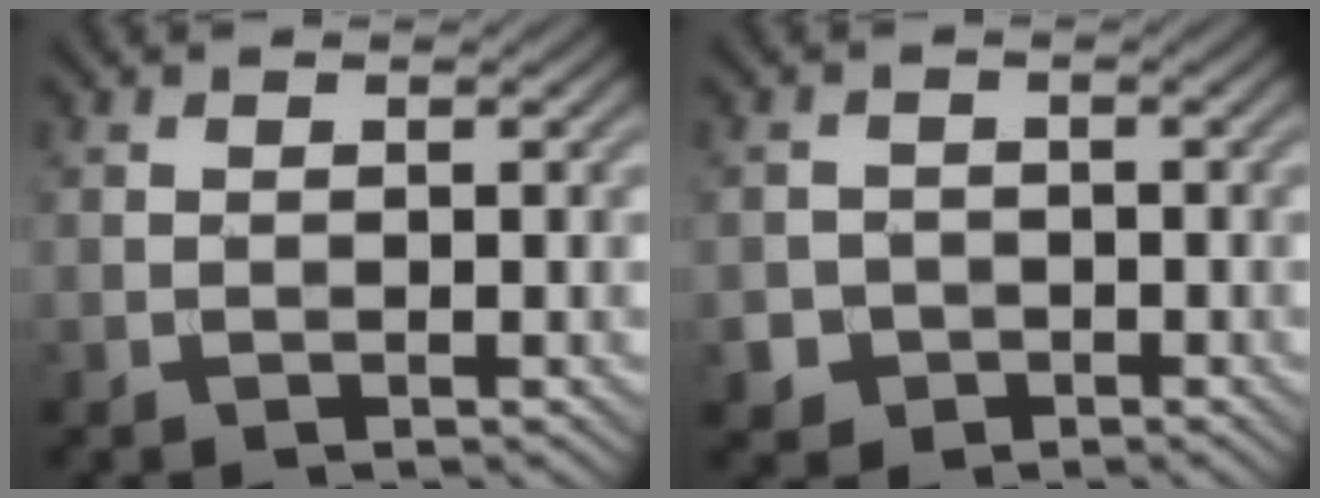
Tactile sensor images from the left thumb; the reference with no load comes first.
{"total": 2.7, "force": [-1.2, 2.3, 0.5], "torque": [-0.006, -0.004, -0.026]}